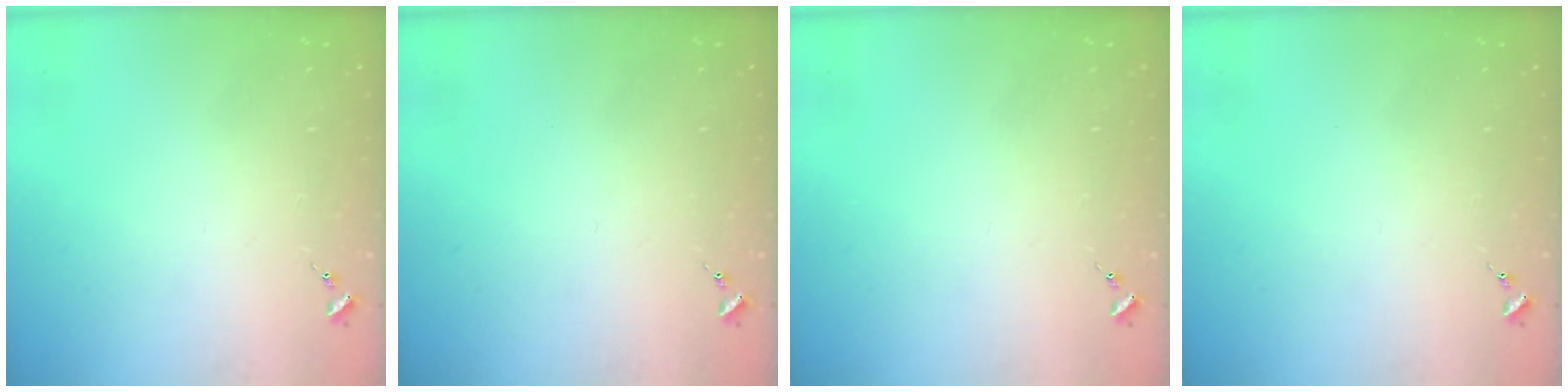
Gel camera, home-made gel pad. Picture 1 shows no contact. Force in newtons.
{"total": 0.0}
{"total": 0.0}
{"total": 0.0}